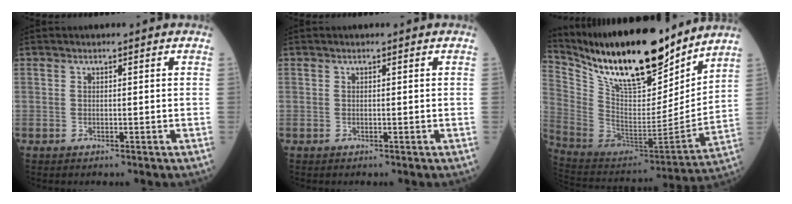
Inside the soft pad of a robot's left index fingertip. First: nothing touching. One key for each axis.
{"total": 0.0}
{"total": 23.7, "fx": 19.1, "fy": 5.4, "fz": 12.9, "tx": -0.236, "ty": -0.021, "tz": 0.332}